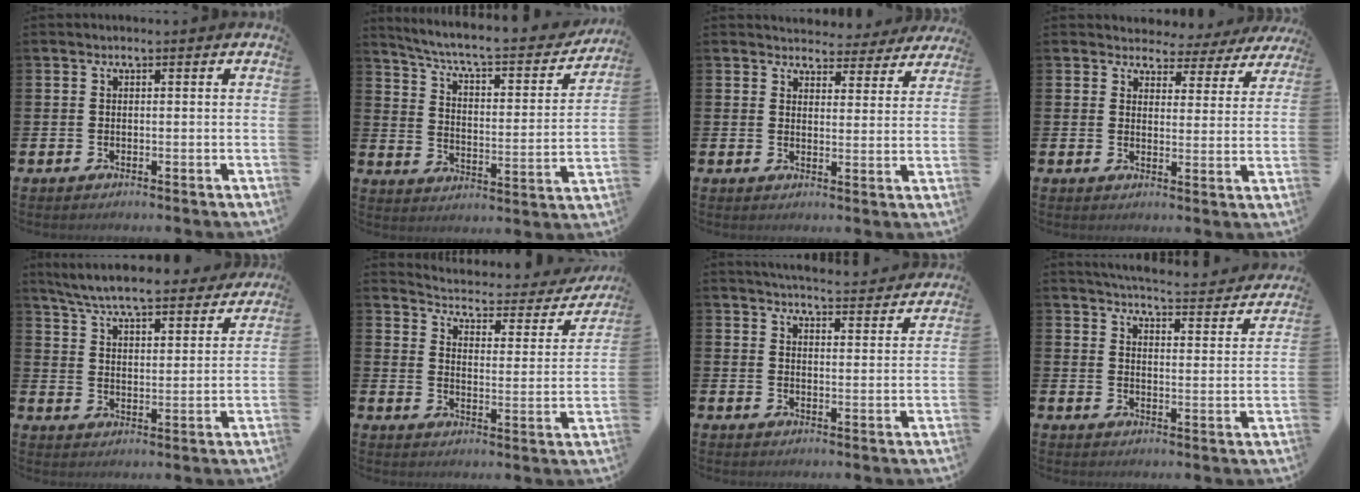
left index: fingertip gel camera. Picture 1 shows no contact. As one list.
[{"total": 6.7, "force": [6.0, 1.1, 2.8], "torque": [-0.078, -0.047, 0.095]}, {"total": 4.3, "force": [4.0, 1.4, 0.0], "torque": [-0.008, -0.029, 0.070]}, {"total": 3.4, "force": [3.0, 1.7, 0.0], "torque": [-0.017, -0.024, 0.047]}, {"total": 7.3, "force": [6.9, 0.7, 2.2], "torque": [-0.065, -0.045, 0.119]}, {"total": 3.8, "force": [3.5, 1.2, 0.8], "torque": [-0.037, -0.036, 0.049]}, {"total": 5.5, "force": [5.5, 0.1, 0.5], "torque": [-0.024, -0.037, 0.097]}, {"total": 5.2, "force": [5.1, 0.0, 0.9], "torque": [-0.034, -0.041, 0.086]}]